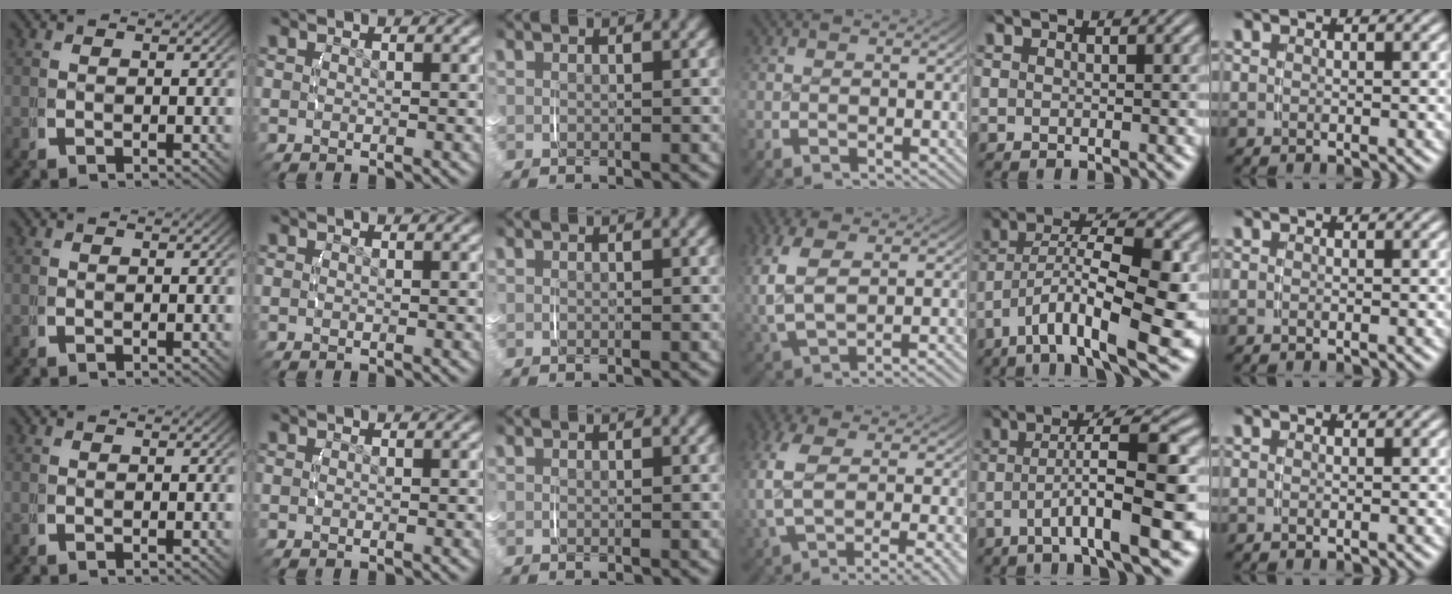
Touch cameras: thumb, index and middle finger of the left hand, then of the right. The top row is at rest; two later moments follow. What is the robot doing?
{"motion": "lift_and_place", "object": "backpack"}